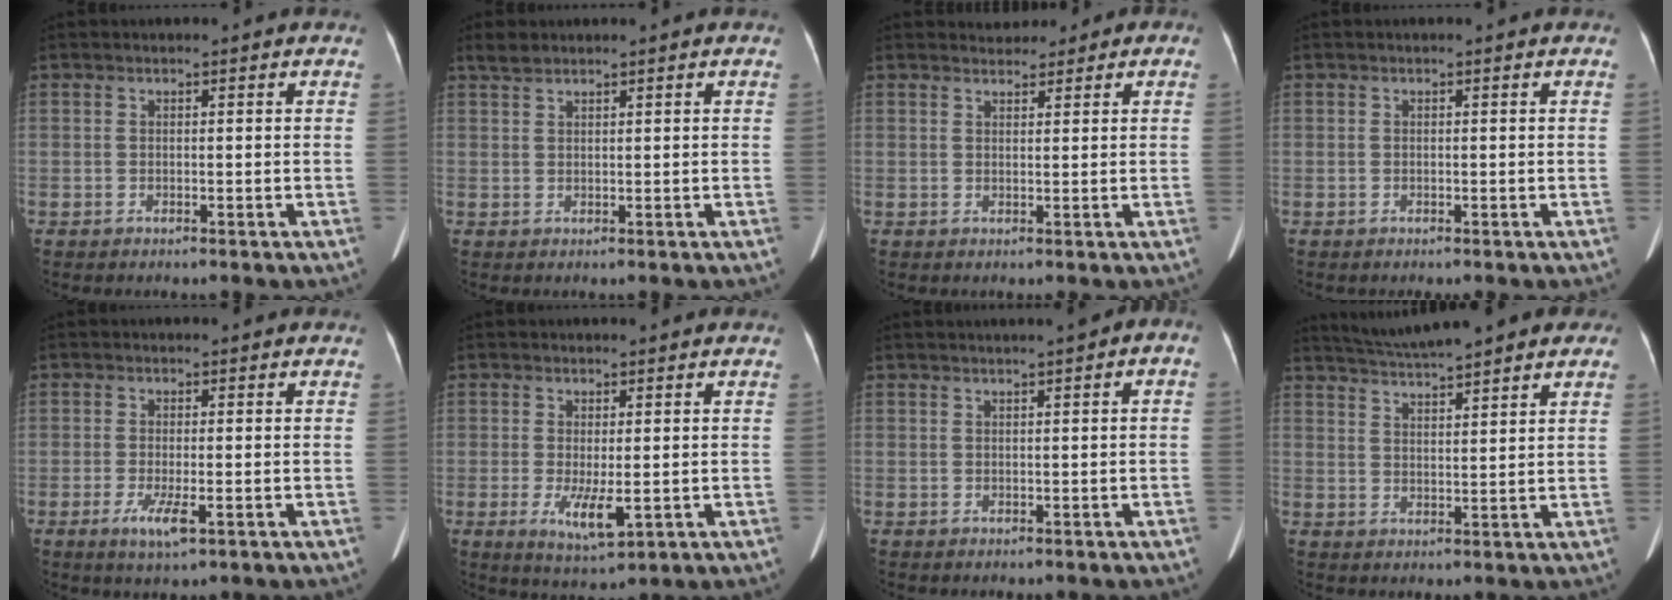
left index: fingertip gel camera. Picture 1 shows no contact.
{"total": 1.9, "force": [1.7, 0.4, 0.7], "torque": [-0.019, 0.015, 0.038]}
{"total": 2.7, "force": [2.2, 1.5, 0.4], "torque": [-0.004, 0.016, 0.028]}
{"total": 0.0}
{"total": 3.4, "force": [-1.2, 0.7, 3.1], "torque": [-0.058, -0.007, -0.016]}
{"total": 5.0, "force": [-0.5, 1.4, 4.7], "torque": [-0.087, -0.014, 0.000]}
{"total": 3.3, "force": [1.3, 0.7, 3.0], "torque": [-0.040, 0.019, 0.015]}
{"total": 10.6, "force": [9.2, 1.8, 4.9], "torque": [-0.077, 0.029, 0.135]}